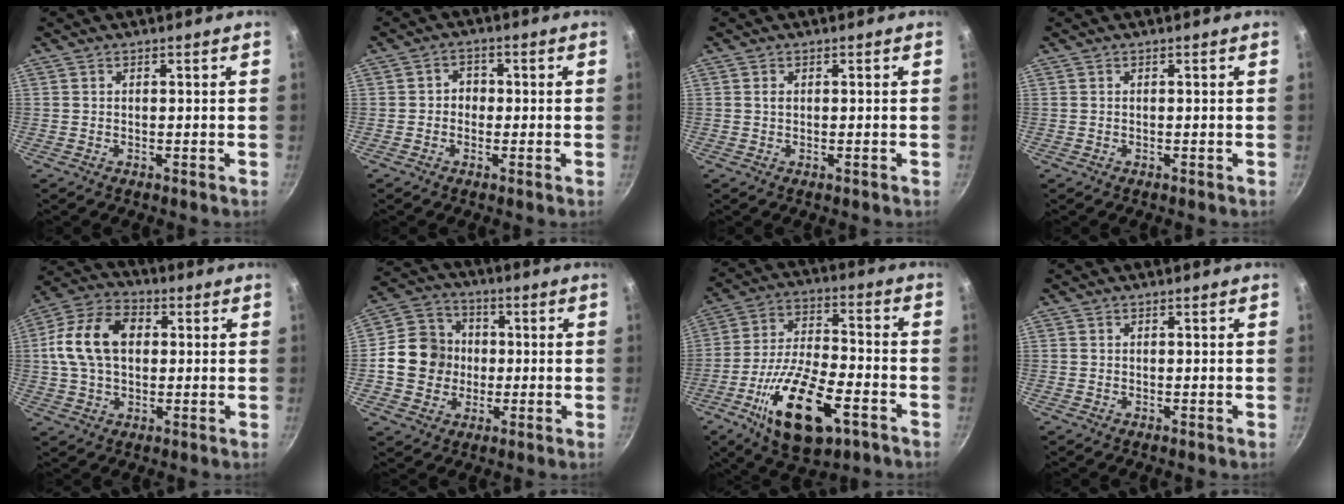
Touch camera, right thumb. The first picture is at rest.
{"total": 2.9, "force": [-0.4, 2.6, 1.2], "torque": [-0.001, 0.009, -0.011]}
{"total": 1.1, "force": [0.0, 0.5, 1.0], "torque": [-0.018, 0.001, -0.001]}
{"total": 0.0}
{"total": 13.9, "force": [1.8, 9.5, 10.0], "torque": [-0.169, 0.022, 0.018]}
{"total": 12.0, "force": [-0.7, 10.8, 5.2], "torque": [-0.062, 0.021, -0.026]}
{"total": 19.7, "force": [-8.7, 8.4, 15.5], "torque": [-0.272, 0.029, -0.152]}
{"total": 0.0}